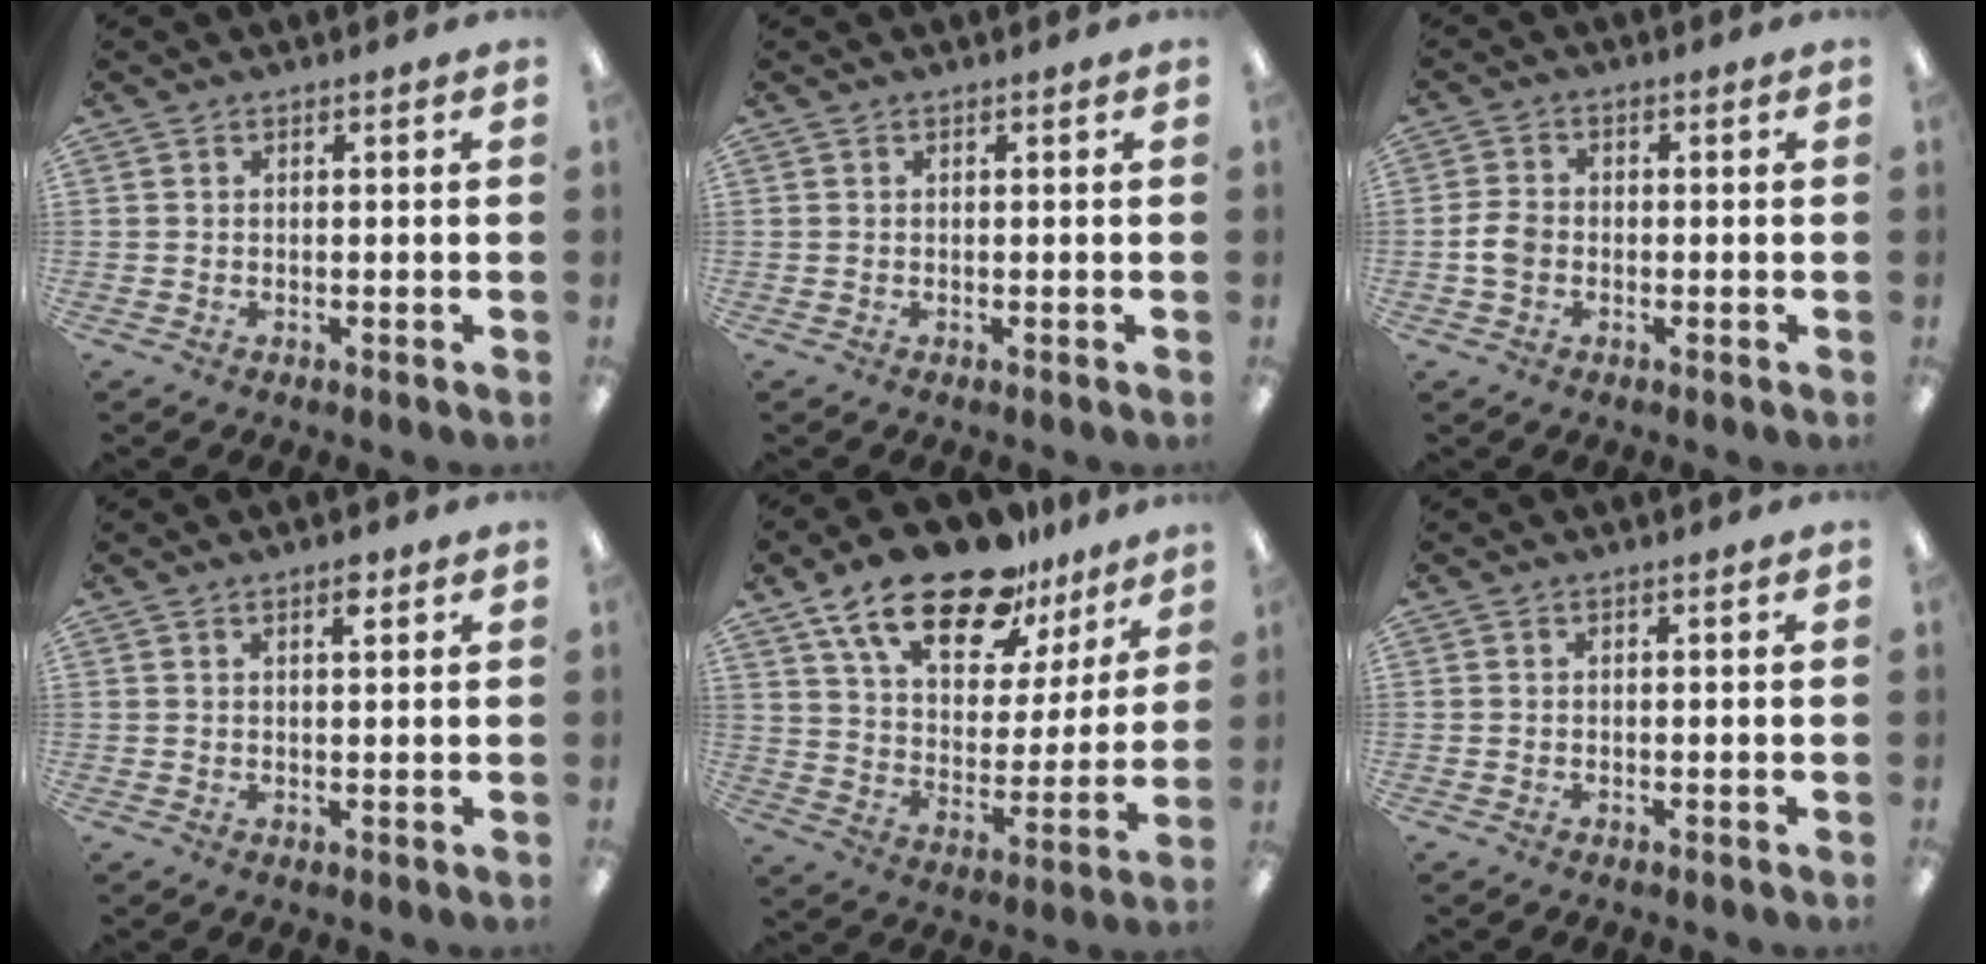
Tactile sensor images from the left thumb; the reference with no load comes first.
{"total": 0.0}
{"total": 4.3, "force": [-0.9, 3.2, 2.7], "torque": [-0.053, 0.008, -0.017]}
{"total": 2.6, "force": [1.8, 0.8, 1.6], "torque": [-0.020, -0.005, 0.029]}
{"total": 21.0, "force": [15.1, 9.0, 11.5], "torque": [-0.197, -0.089, 0.262]}
{"total": 0.0}